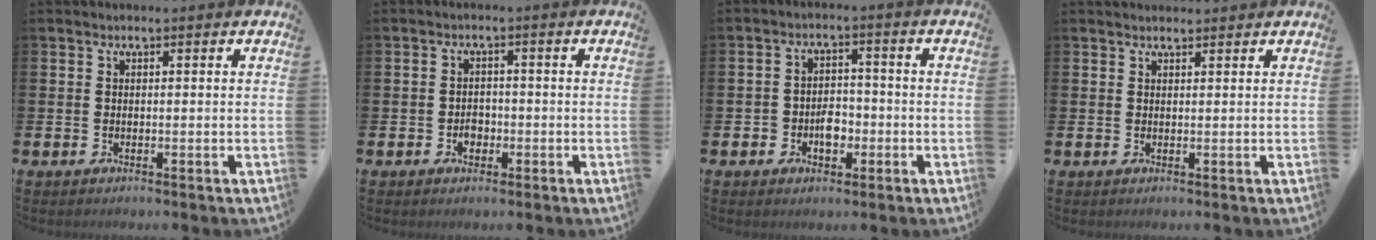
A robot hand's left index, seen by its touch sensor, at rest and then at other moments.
{"total": 1.9, "force": [-0.7, 1.6, 0.9], "torque": [-0.006, -0.001, -0.019]}
{"total": 3.5, "force": [-1.4, 2.6, 2.0], "torque": [-0.028, 0.003, -0.032]}
{"total": 1.1, "force": [1.0, 0.2, 0.1], "torque": [0.004, 0.000, 0.018]}